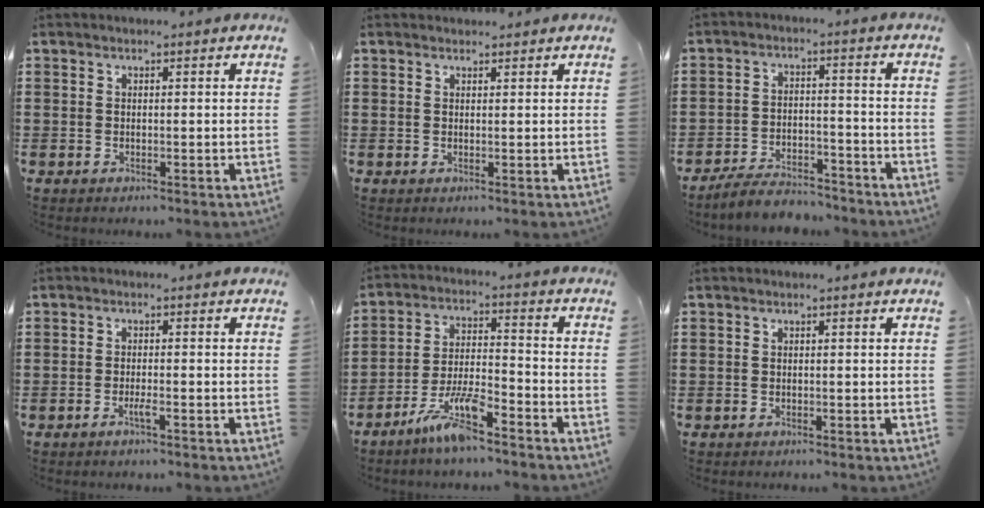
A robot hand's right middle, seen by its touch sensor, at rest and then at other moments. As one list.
[{"total": 0.9, "force": [0.9, 0.2, -0.1], "torque": [-0.001, 0.000, 0.018]}, {"total": 5.7, "force": [-5.4, 1.1, 1.6], "torque": [-0.030, 0.007, -0.106]}, {"total": 1.8, "force": [-1.0, 0.1, 1.5], "torque": [-0.026, -0.001, -0.018]}, {"total": 8.2, "force": [-6.0, 1.5, 5.3], "torque": [-0.116, -0.002, -0.116]}, {"total": 0.0}]